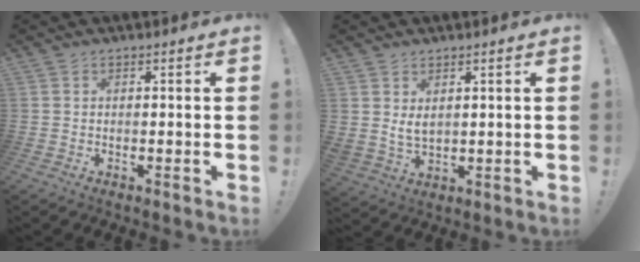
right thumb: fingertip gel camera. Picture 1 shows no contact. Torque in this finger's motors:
{"motor_torque": [0.48, 0.46, 0.45, 0.11, 0.03]}